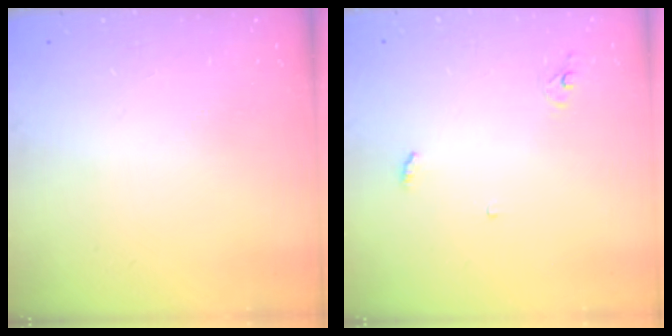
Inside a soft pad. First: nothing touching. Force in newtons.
{"total": 2.9, "press": 2.9, "slide": 0.2}